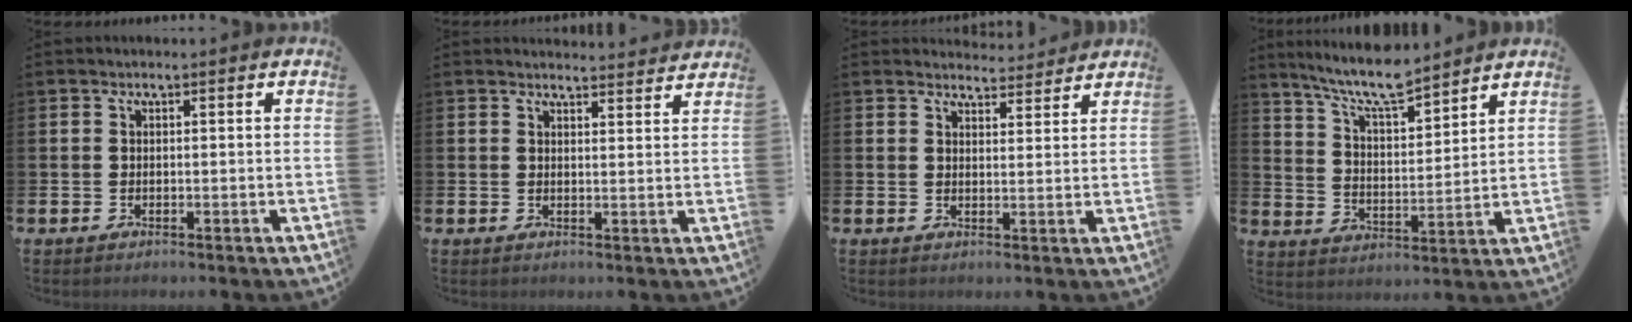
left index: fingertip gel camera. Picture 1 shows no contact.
{"total": 2.8, "force": [2.8, 0.2, -0.2], "torque": [0.007, -0.020, 0.049]}
{"total": 3.6, "force": [3.5, 0.6, -0.2], "torque": [0.007, -0.023, 0.063]}
{"total": 8.5, "force": [7.6, 1.1, 3.6], "torque": [-0.090, -0.042, 0.135]}